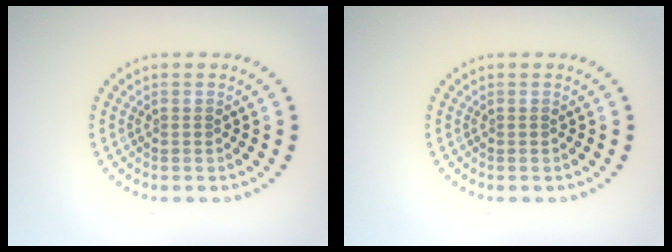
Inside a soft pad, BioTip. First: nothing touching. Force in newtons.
{"total": 0.0}